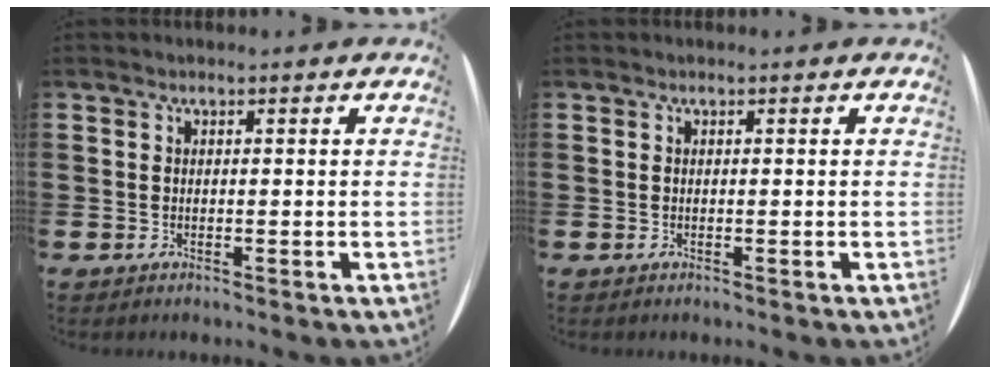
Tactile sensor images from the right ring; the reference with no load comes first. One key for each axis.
{"total": 0.0}